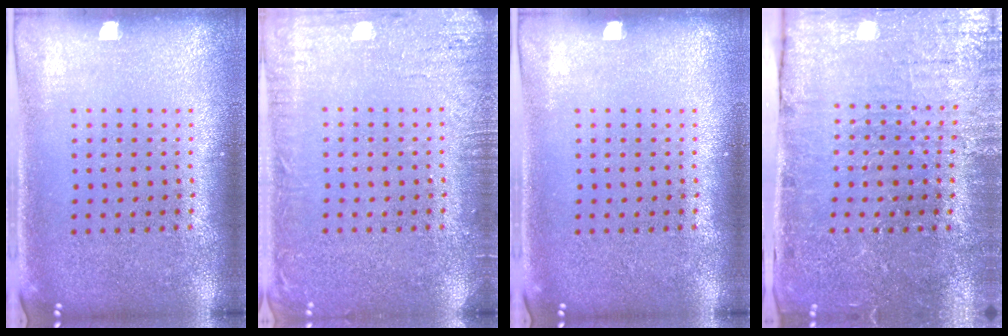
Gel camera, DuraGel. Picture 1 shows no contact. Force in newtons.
{"total": 3.1, "press": 3.1, "slide": 0.3}
{"total": 0.0}
{"total": 3.9, "press": 3.9, "slide": 0.5}